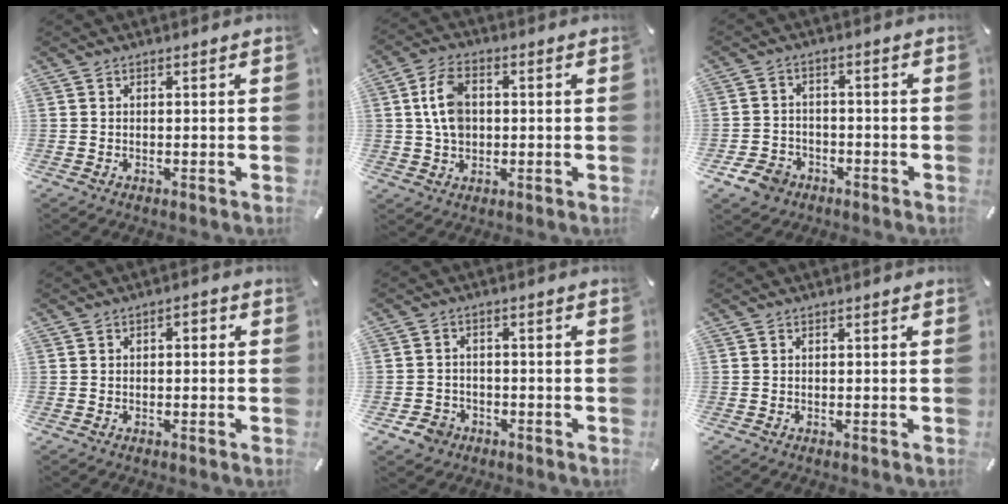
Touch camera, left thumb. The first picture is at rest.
{"total": 7.7, "force": [0.9, 5.5, 5.2], "torque": [-0.124, 0.007, 0.015]}
{"total": 6.1, "force": [-3.5, 4.6, 1.8], "torque": [-0.045, 0.019, -0.066]}
{"total": 1.6, "force": [-1.0, 0.7, 1.0], "torque": [-0.020, 0.008, -0.021]}
{"total": 4.8, "force": [-2.7, 3.8, 1.2], "torque": [-0.021, 0.015, -0.048]}
{"total": 0.0}